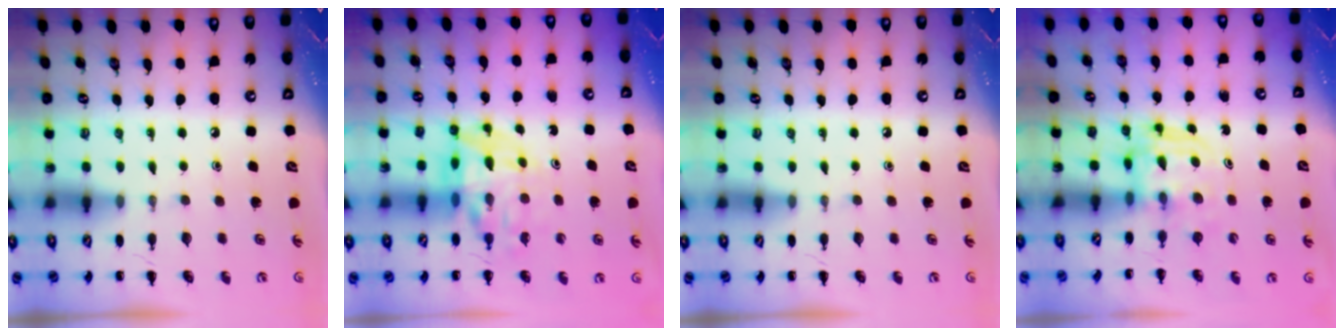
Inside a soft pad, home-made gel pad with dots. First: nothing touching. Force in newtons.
{"total": 11.2, "press": 10.8, "slide": 3.1}
{"total": 0.0}
{"total": 3.8, "press": 3.7, "slide": 0.2}